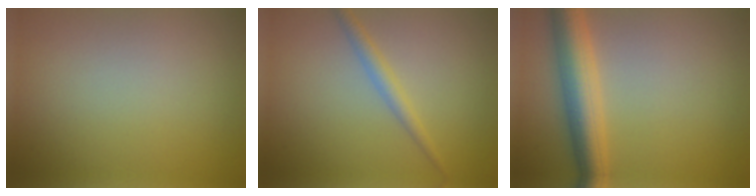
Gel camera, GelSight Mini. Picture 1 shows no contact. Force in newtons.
{"total": 1.8, "press": 1.8, "slide": 0.0}
{"total": 5.8, "press": 5.8, "slide": 0.0}